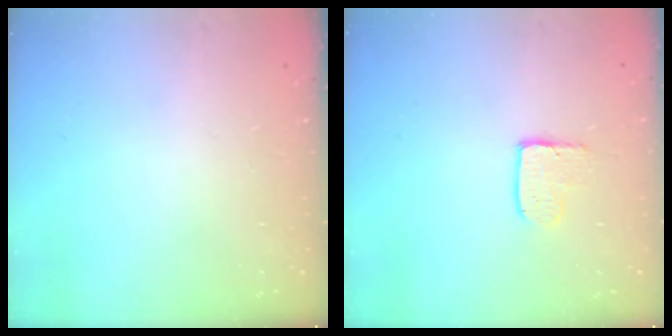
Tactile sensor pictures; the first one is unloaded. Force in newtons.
{"total": 3.6, "press": 3.6, "slide": 0.3}